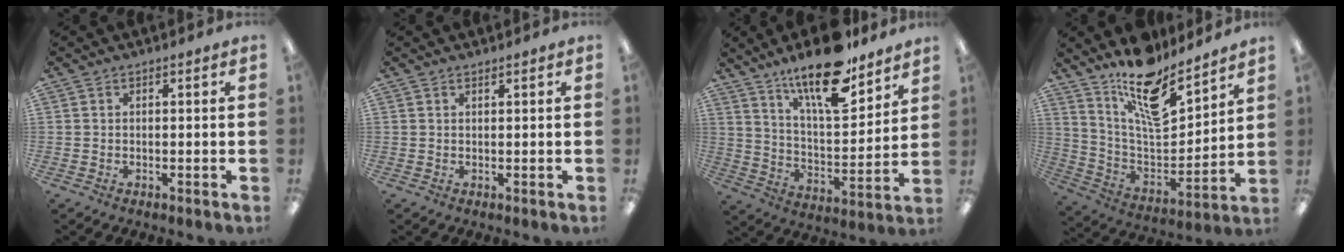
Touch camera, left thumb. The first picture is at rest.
{"total": 0.6, "force": [0.6, 0.0, 0.1], "torque": [-0.002, 0.000, 0.012]}
{"total": 18.4, "force": [13.6, 5.7, 11.0], "torque": [-0.184, -0.084, 0.228]}
{"total": 16.9, "force": [13.3, 5.7, 8.8], "torque": [-0.156, -0.099, 0.230]}